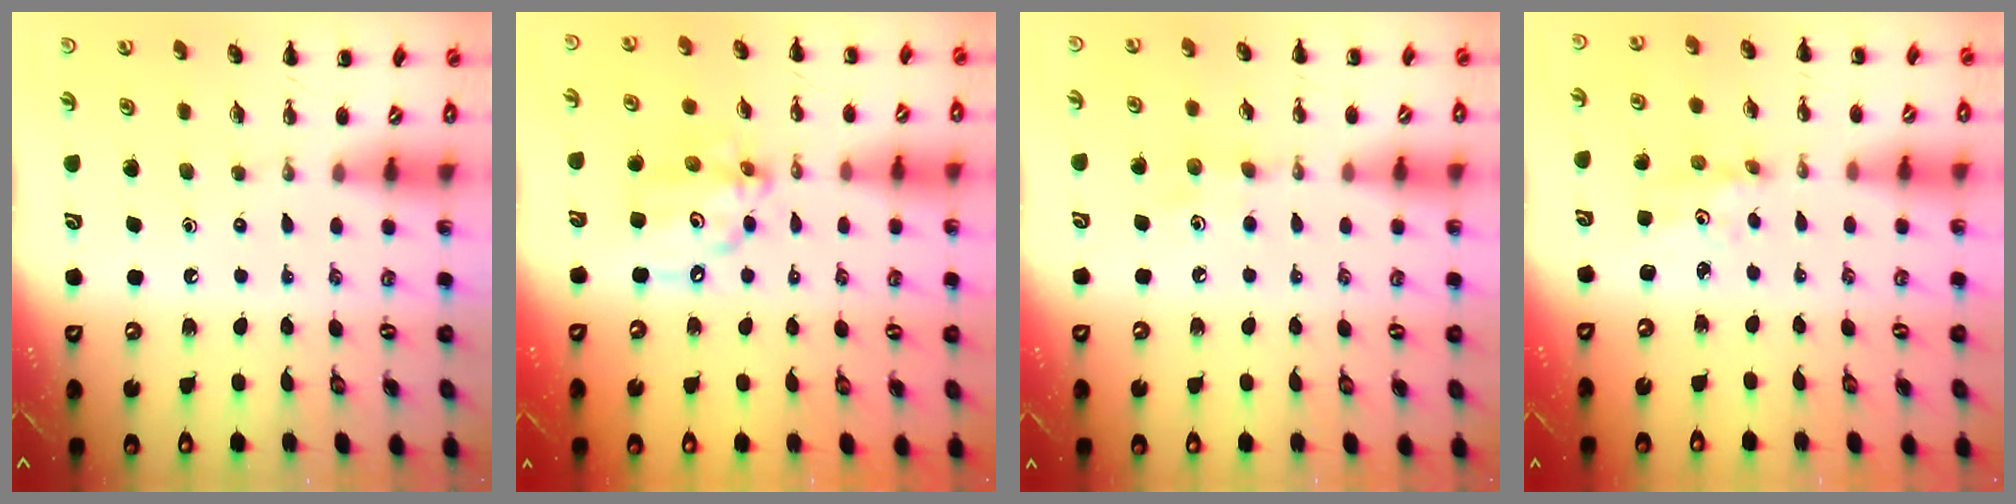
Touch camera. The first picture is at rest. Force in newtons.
{"total": 11.1, "press": 10.9, "slide": 2.1}
{"total": 7.1, "press": 6.9, "slide": 1.7}
{"total": 1.9, "press": 1.8, "slide": 0.6}